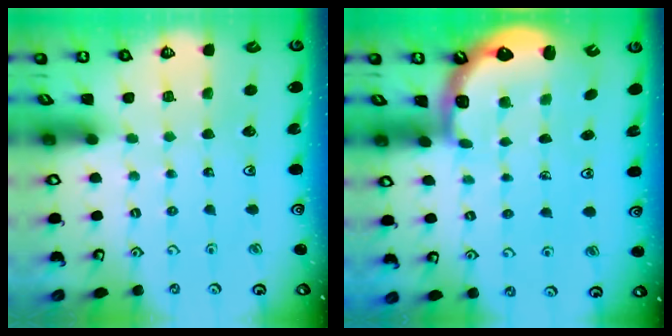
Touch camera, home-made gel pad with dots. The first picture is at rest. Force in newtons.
{"total": 2.8, "press": 2.5, "slide": 1.2}